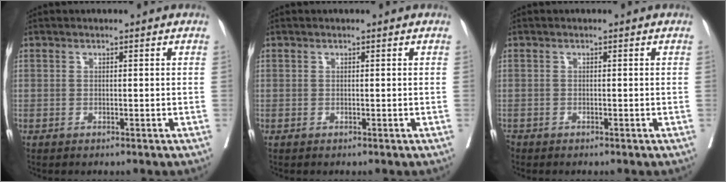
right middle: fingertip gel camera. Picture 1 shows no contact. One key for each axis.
{"total": 0.0}
{"total": 1.1, "fx": -0.9, "fy": 0.6, "fz": 0.3, "tx": -0.009, "ty": -0.004, "tz": -0.016}